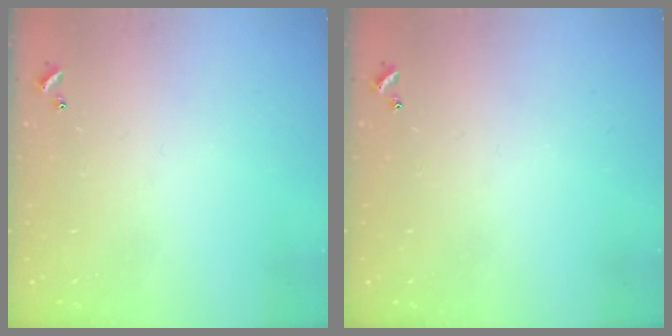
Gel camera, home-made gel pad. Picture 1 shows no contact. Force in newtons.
{"total": 0.0}